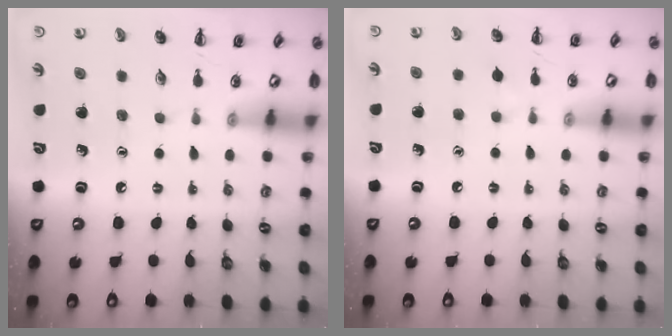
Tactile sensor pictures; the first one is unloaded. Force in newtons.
{"total": 2.3, "press": 2.0, "slide": 1.0}